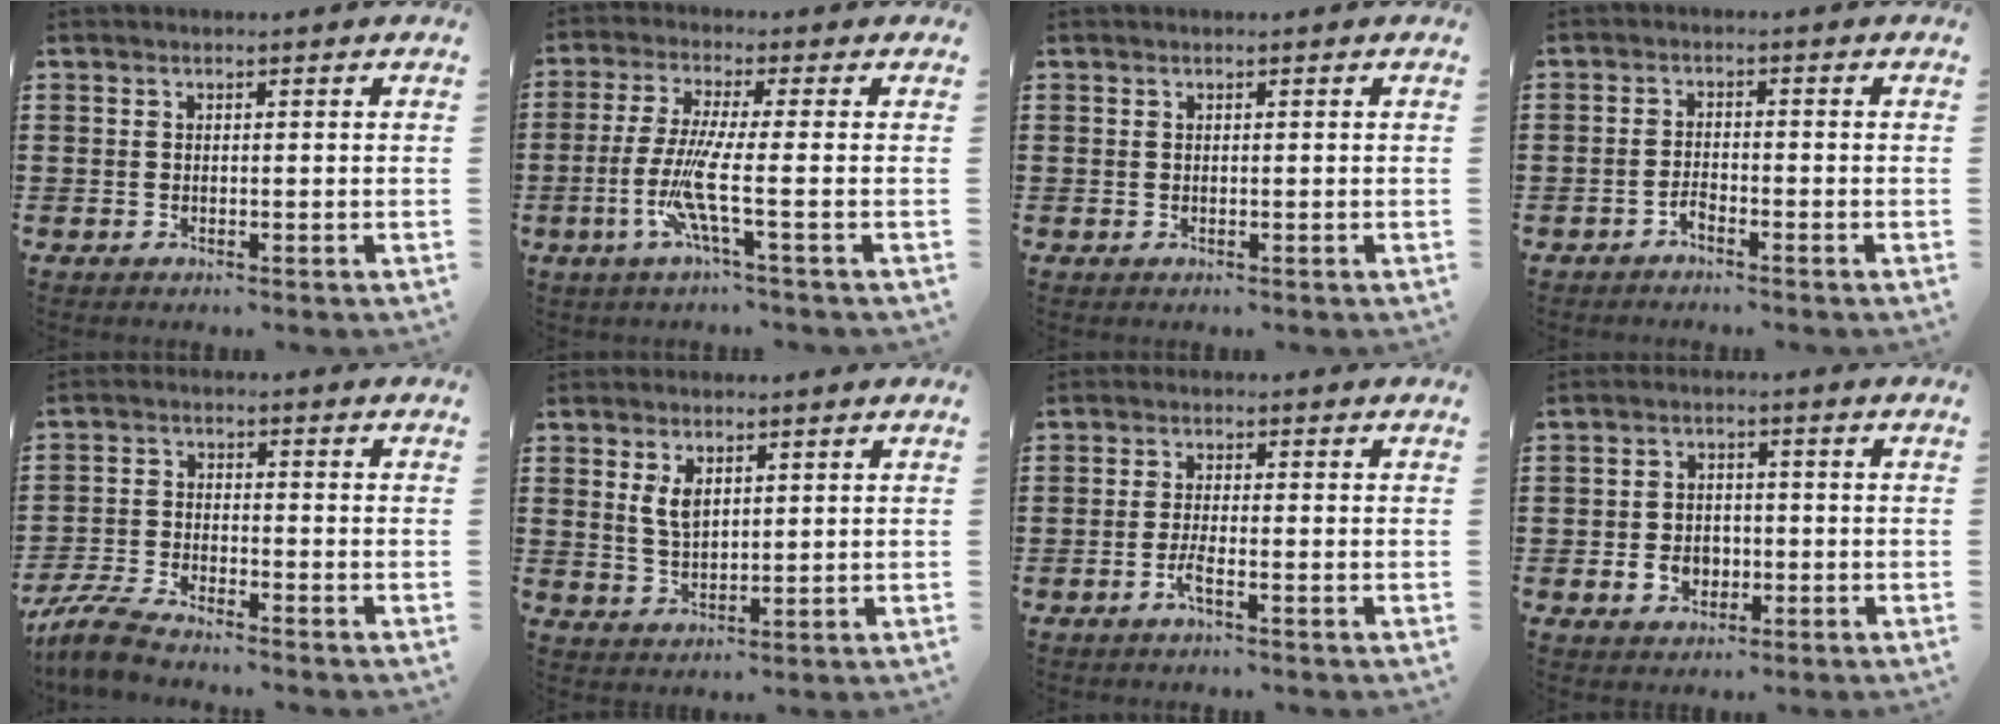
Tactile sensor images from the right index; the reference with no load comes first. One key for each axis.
{"total": 7.9, "fx": -2.2, "fy": -0.1, "fz": 7.6, "tx": -0.166, "ty": -0.022, "tz": -0.050}
{"total": 0.0}
{"total": 1.6, "fx": -1.5, "fy": 0.3, "fz": 0.3, "tx": -0.013, "ty": 0.002, "tz": -0.030}
{"total": 5.2, "fx": -4.9, "fy": 0.1, "fz": 1.8, "tx": -0.056, "ty": -0.011, "tz": -0.101}
{"total": 3.6, "fx": 1.6, "fy": 2.0, "fz": 2.6, "tx": -0.048, "ty": 0.003, "tz": 0.028}
{"total": 2.3, "fx": -1.3, "fy": 0.1, "fz": 1.9, "tx": -0.047, "ty": -0.007, "tz": -0.028}
{"total": 4.0, "fx": -1.1, "fy": 3.2, "fz": 2.1, "tx": -0.047, "ty": 0.005, "tz": -0.021}